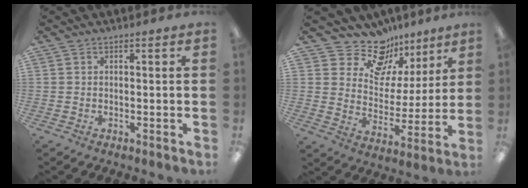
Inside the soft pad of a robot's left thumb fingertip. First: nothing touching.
{"total": 13.6, "force": [10.6, 7.9, 3.4], "torque": [-0.067, -0.080, 0.197]}